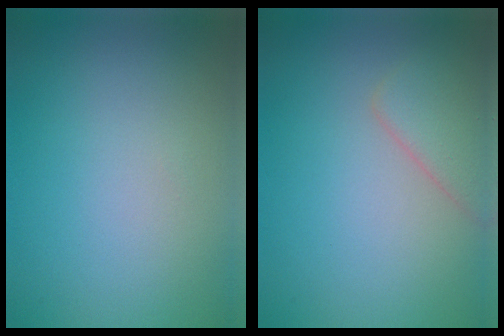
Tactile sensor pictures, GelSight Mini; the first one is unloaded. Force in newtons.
{"total": 2.9, "press": 2.9, "slide": 0.1}